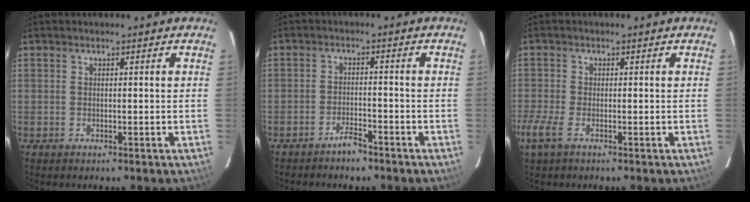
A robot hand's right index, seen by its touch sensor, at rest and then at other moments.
{"total": 3.1, "force": [-2.7, 0.6, 1.3], "torque": [-0.036, 0.004, -0.044]}
{"total": 4.0, "force": [-2.2, 1.2, 3.1], "torque": [-0.075, -0.013, -0.043]}